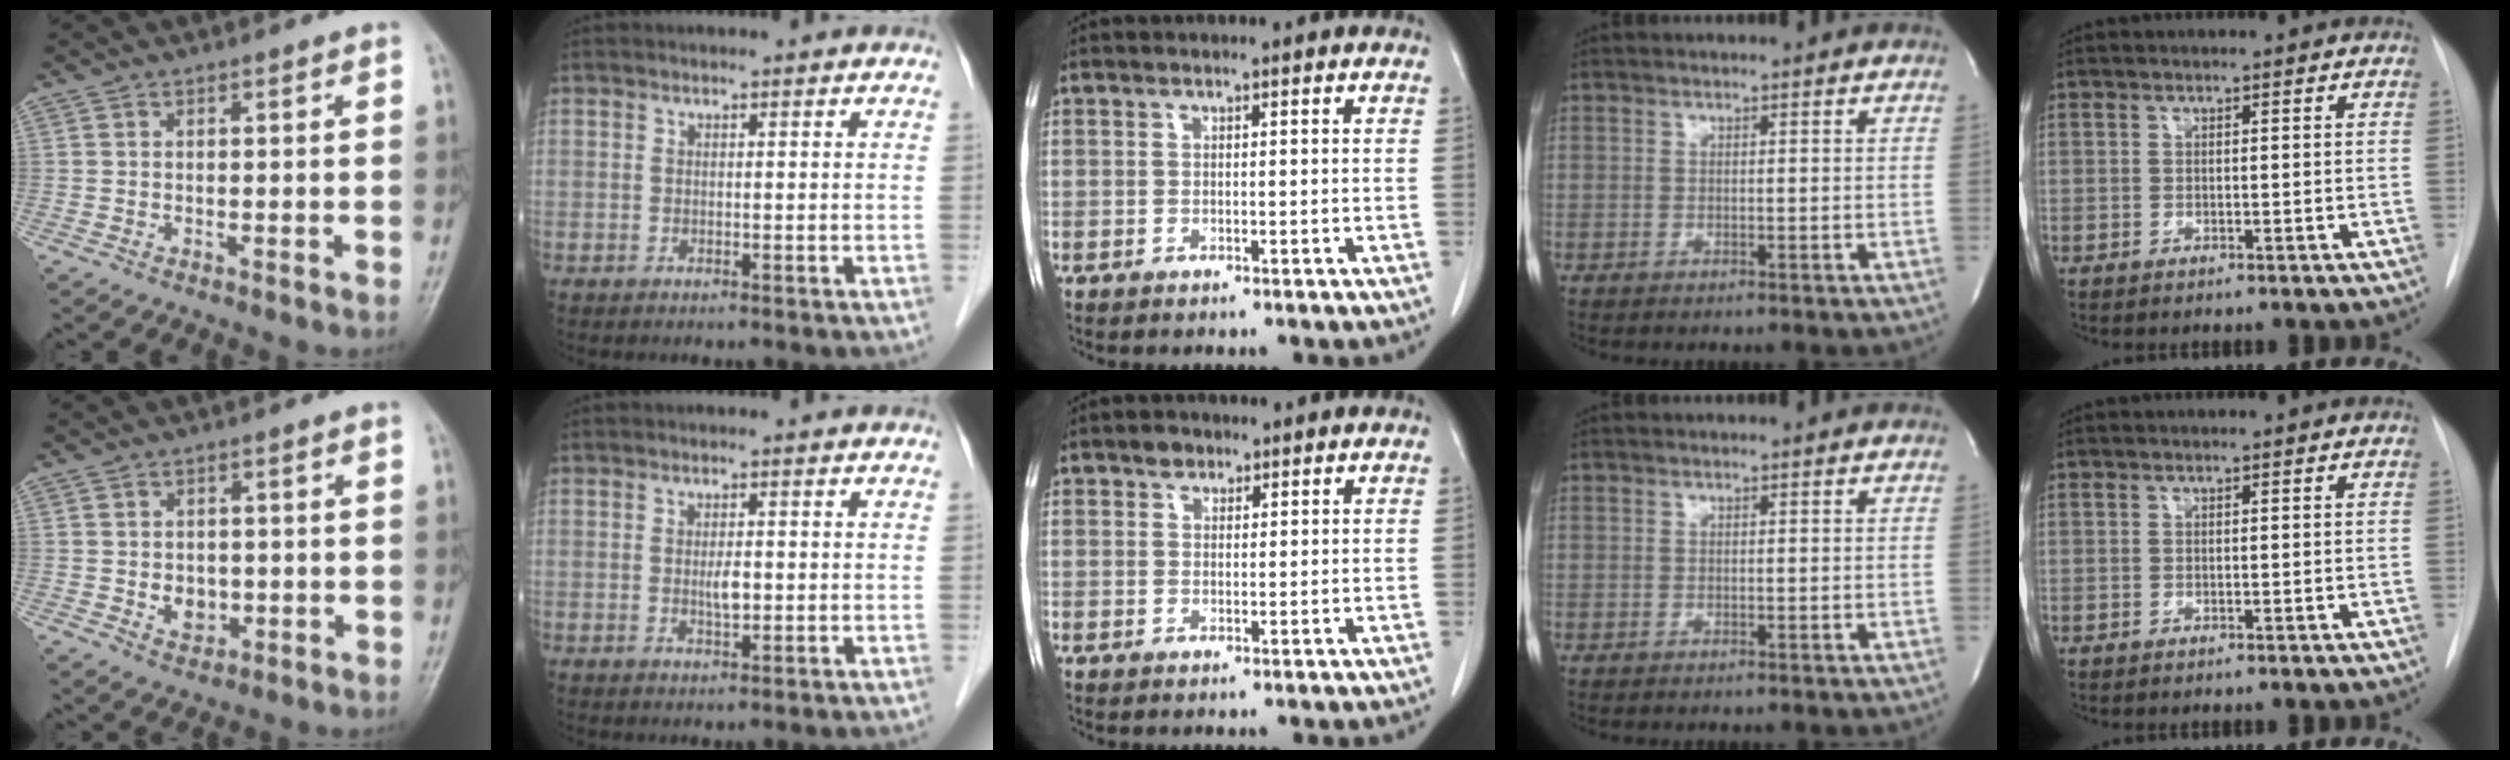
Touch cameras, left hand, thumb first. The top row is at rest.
{"thumb": {"total": 4.4, "force": [-0.6, 3.5, 2.6], "torque": [-0.021, 0.001, -0.002]}, "index": {"total": 2.1, "force": [-0.1, 0.7, 2.0], "torque": [-0.039, -0.001, -0.001]}, "middle": {"total": 1.8, "force": [1.2, 1.2, 0.5], "torque": [-0.007, 0.001, 0.019]}}